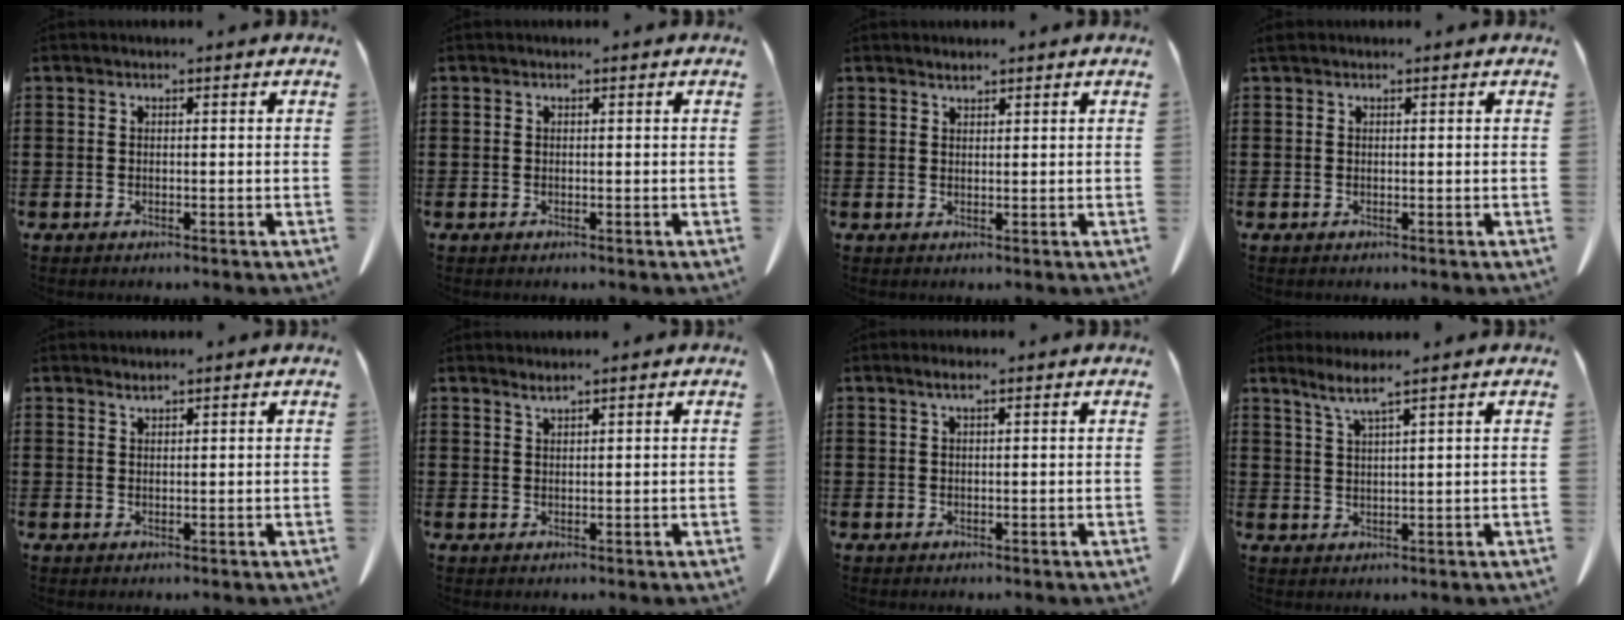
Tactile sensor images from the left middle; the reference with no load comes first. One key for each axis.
{"total": 0.0}
{"total": 1.1, "fx": 1.1, "fy": 0.1, "fz": 0.2, "tx": -0.006, "ty": -0.002, "tz": 0.022}
{"total": 0.6, "fx": 0.3, "fy": 0.3, "fz": 0.3, "tx": -0.009, "ty": 0.002, "tz": 0.007}
{"total": 1.1, "fx": 1.0, "fy": 0.0, "fz": 0.3, "tx": -0.008, "ty": -0.004, "tz": 0.021}
{"total": 1.4, "fx": 1.4, "fy": -0.2, "fz": 0.5, "tx": -0.011, "ty": -0.004, "tz": 0.027}
{"total": 1.4, "fx": 0.8, "fy": 0.1, "fz": 1.2, "tx": -0.025, "ty": -0.001, "tz": 0.014}
{"total": 3.6, "fx": 2.6, "fy": -0.5, "fz": 2.4, "tx": -0.056, "ty": -0.005, "tz": 0.046}